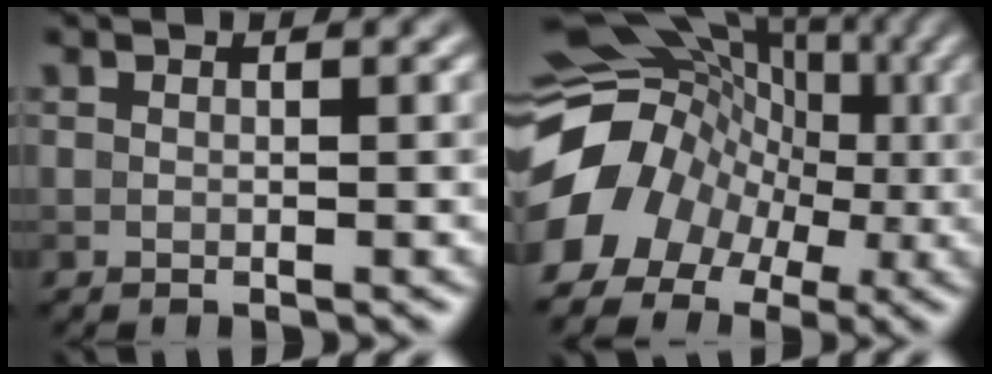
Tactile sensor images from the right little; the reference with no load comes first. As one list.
[{"total": 11.6, "force": [-2.9, 9.7, 5.6], "torque": [-0.108, -0.003, -0.051]}]